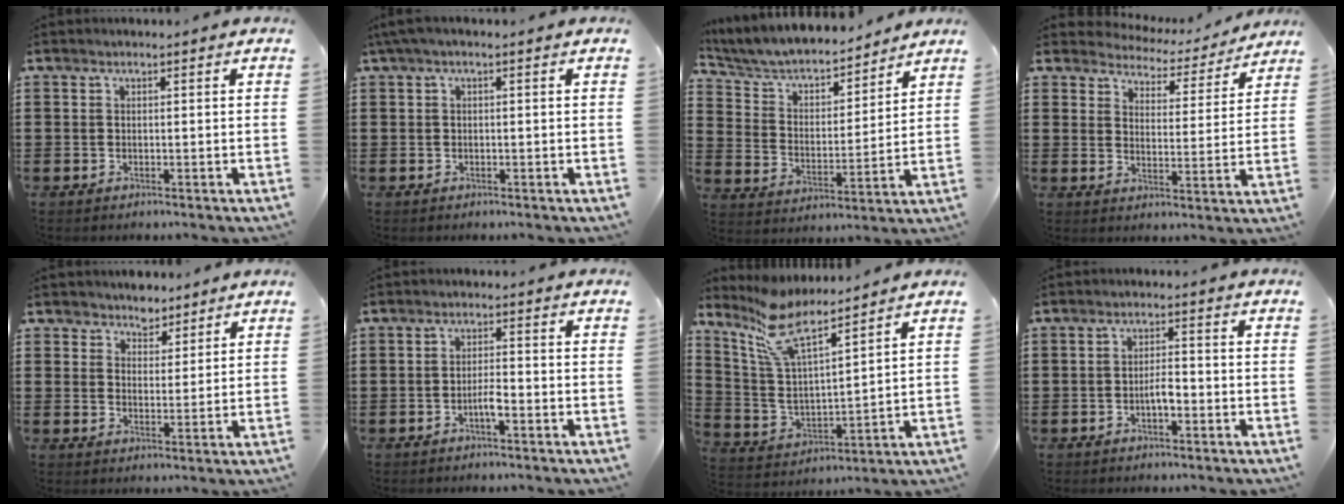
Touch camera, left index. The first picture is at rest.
{"total": 1.2, "force": [-0.5, 0.2, 1.1], "torque": [-0.015, -0.004, -0.009]}
{"total": 5.3, "force": [5.0, 1.2, 1.3], "torque": [-0.052, -0.037, 0.078]}
{"total": 3.6, "force": [3.5, 0.6, -0.3], "torque": [-0.021, -0.028, 0.056]}
{"total": 3.6, "force": [3.1, 1.9, -0.2], "torque": [-0.013, 0.001, 0.057]}
{"total": 2.6, "force": [-1.4, 0.5, 2.2], "torque": [-0.042, 0.006, -0.026]}
{"total": 8.6, "force": [7.1, 1.4, 4.7], "torque": [-0.126, -0.039, 0.122]}
{"total": 2.7, "force": [-1.1, 0.9, 2.3], "torque": [-0.044, 0.008, -0.023]}